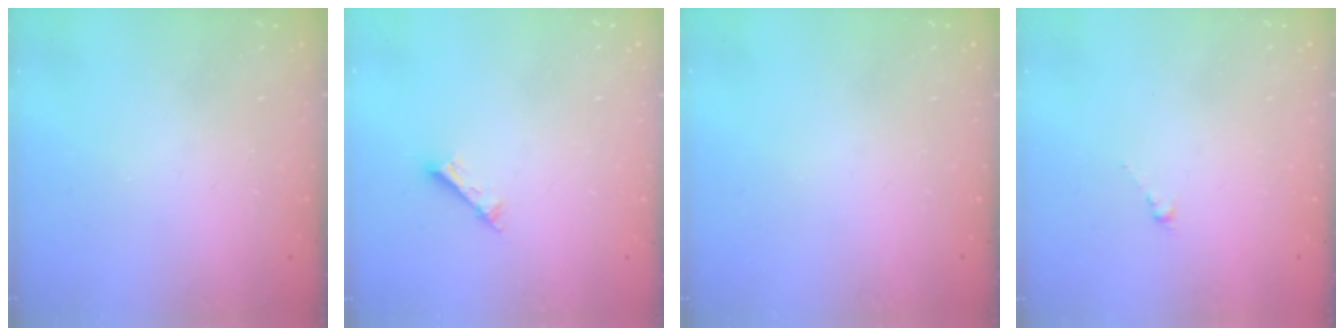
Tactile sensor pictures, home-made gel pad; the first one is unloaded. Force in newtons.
{"total": 2.2, "press": 2.1, "slide": 0.4}
{"total": 0.0}
{"total": 0.5, "press": 0.3, "slide": 0.4}